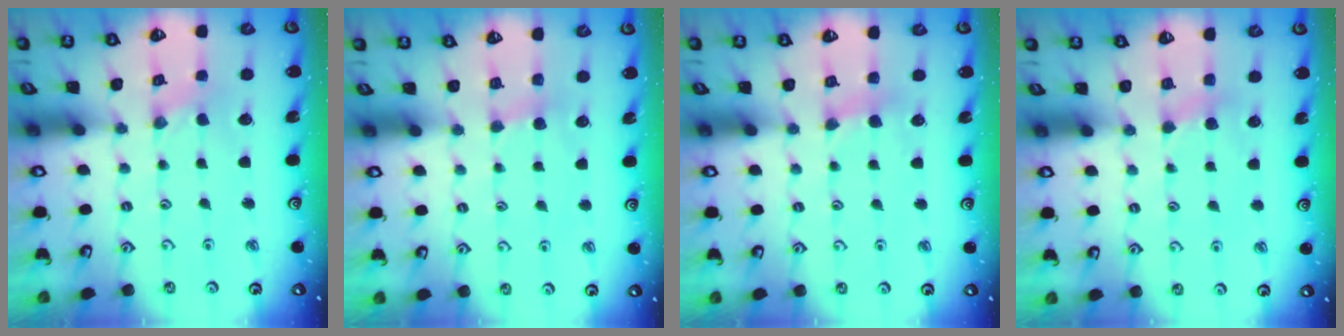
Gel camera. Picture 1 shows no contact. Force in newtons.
{"total": 2.9, "press": 2.9, "slide": 0.4}
{"total": 5.5, "press": 5.5, "slide": 0.6}
{"total": 3.0, "press": 2.9, "slide": 0.3}